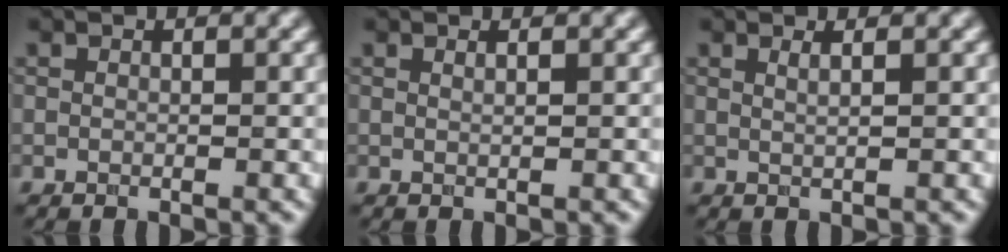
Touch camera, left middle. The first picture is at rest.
{"total": 0.7, "force": [0.3, 0.3, 0.6], "torque": [-0.004, -0.003, 0.000]}
{"total": 1.4, "force": [0.6, 0.6, 1.1], "torque": [-0.008, 0.001, -0.001]}